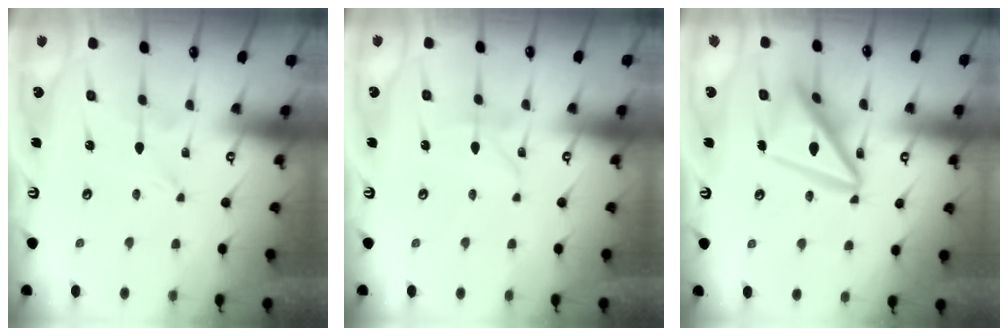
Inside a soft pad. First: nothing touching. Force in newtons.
{"total": 3.0, "press": 3.0, "slide": 0.3}
{"total": 16.0, "press": 15.9, "slide": 1.6}